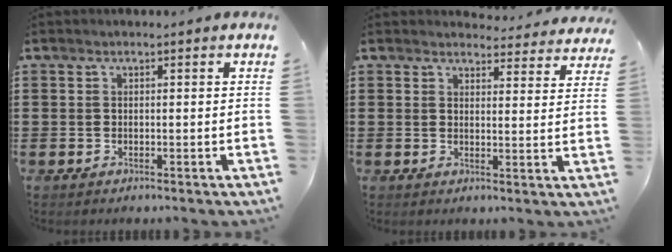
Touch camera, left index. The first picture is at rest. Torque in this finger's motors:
{"motor_torque": [1.68, -0.46, 0.01, -0.02]}